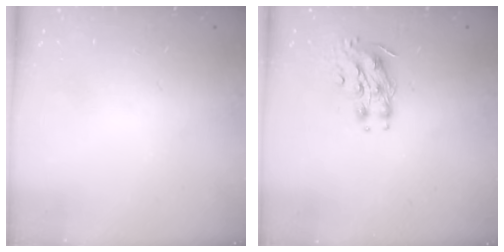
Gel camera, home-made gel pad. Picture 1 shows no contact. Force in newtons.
{"total": 8.4, "press": 8.4, "slide": 0.5}